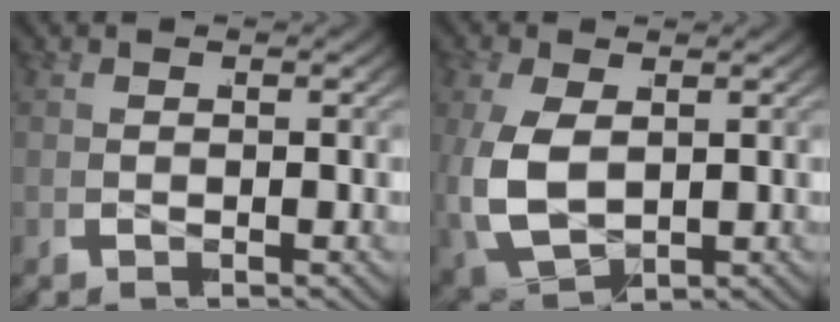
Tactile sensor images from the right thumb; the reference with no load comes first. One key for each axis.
{"total": 7.9, "fx": -0.8, "fy": 6.0, "fz": 5.1, "tx": -0.156, "ty": -0.039, "tz": 0.006}